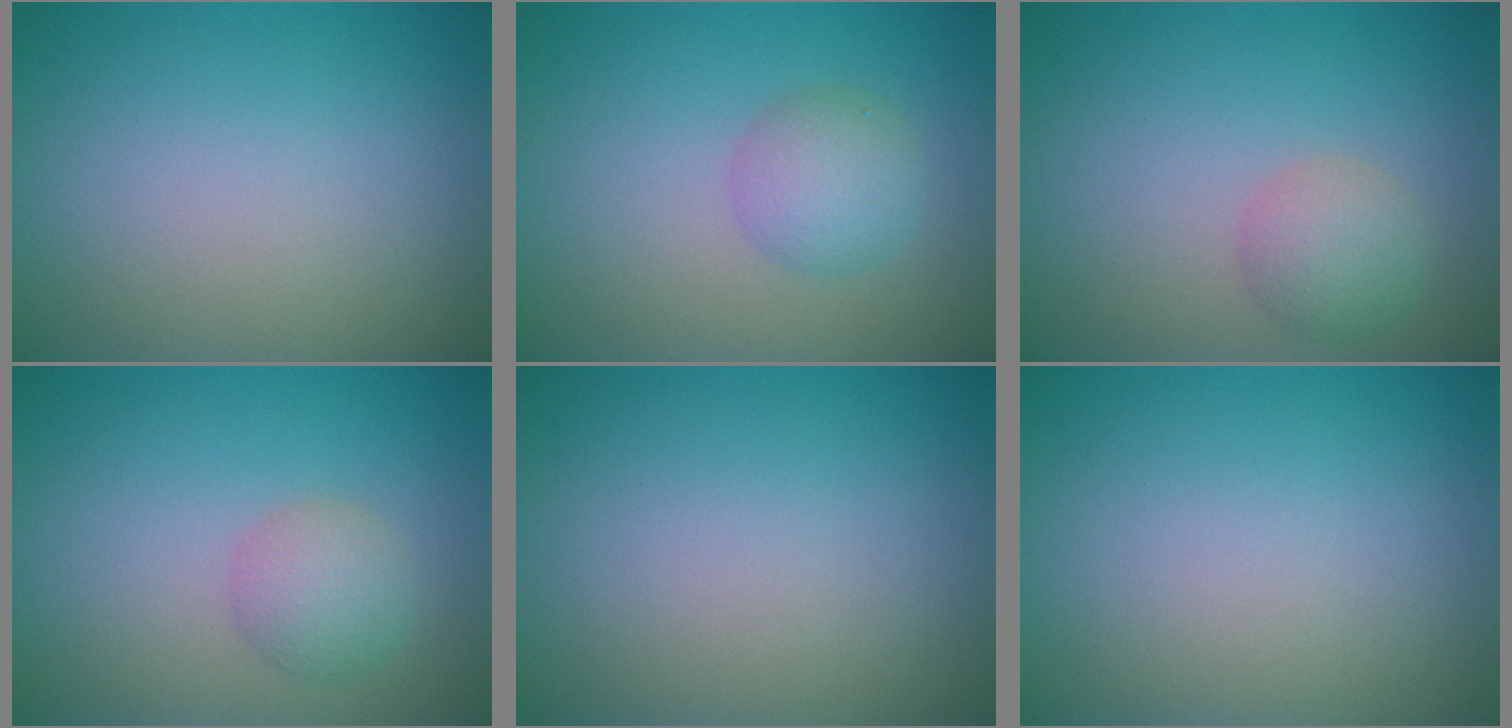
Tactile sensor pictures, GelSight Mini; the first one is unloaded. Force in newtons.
{"total": 3.0, "press": 3.0, "slide": 0.1}
{"total": 2.6, "press": 2.6, "slide": 0.0}
{"total": 2.5, "press": 2.5, "slide": 0.0}
{"total": 0.0}
{"total": 0.0}